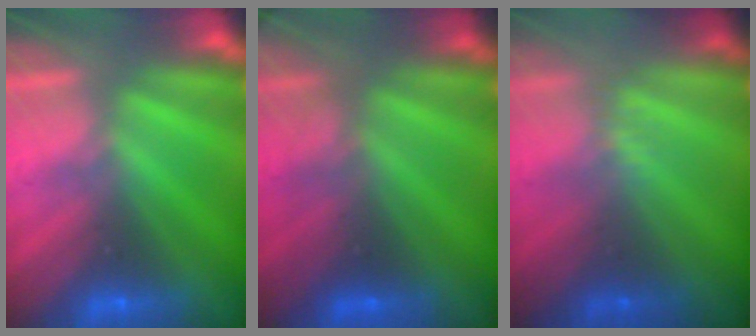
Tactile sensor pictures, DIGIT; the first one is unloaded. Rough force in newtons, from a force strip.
{"total": 2.7}
{"total": 2.4}